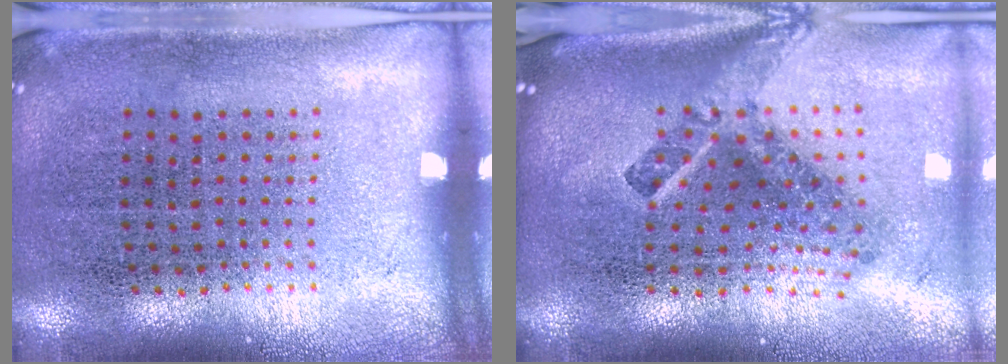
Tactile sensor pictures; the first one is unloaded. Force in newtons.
{"total": 2.9, "press": 1.7, "slide": 2.3}